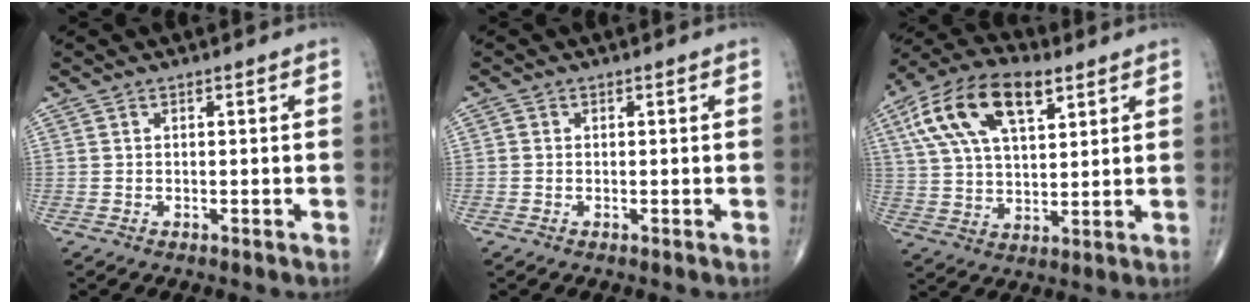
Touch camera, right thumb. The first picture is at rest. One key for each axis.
{"total": 0.7, "fx": -0.1, "fy": 0.6, "fz": 0.2, "tx": -0.002, "ty": 0.001, "tz": -0.004}
{"total": 17.4, "fx": 7.8, "fy": 8.6, "fz": 13.0, "tx": -0.232, "ty": 0.001, "tz": 0.138}